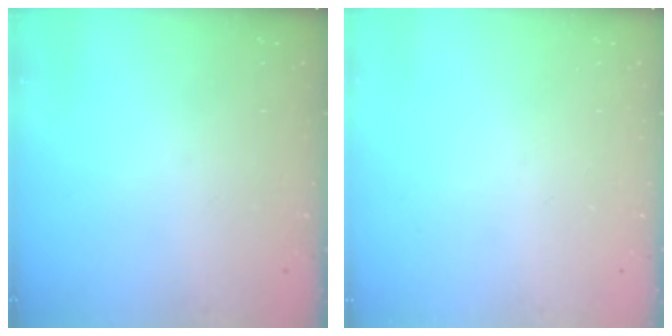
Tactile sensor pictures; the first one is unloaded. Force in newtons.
{"total": 0.0}